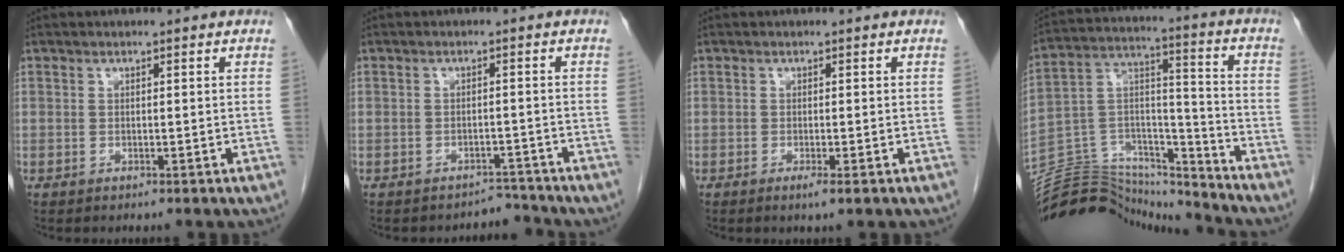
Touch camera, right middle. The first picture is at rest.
{"total": 2.6, "force": [-2.3, 0.3, -1.1], "torque": [0.022, 0.004, -0.030]}
{"total": 1.4, "force": [-0.7, -0.1, 1.2], "torque": [-0.019, -0.004, -0.013]}
{"total": 20.3, "force": [-19.8, 3.9, 2.5], "torque": [-0.061, 0.056, -0.319]}